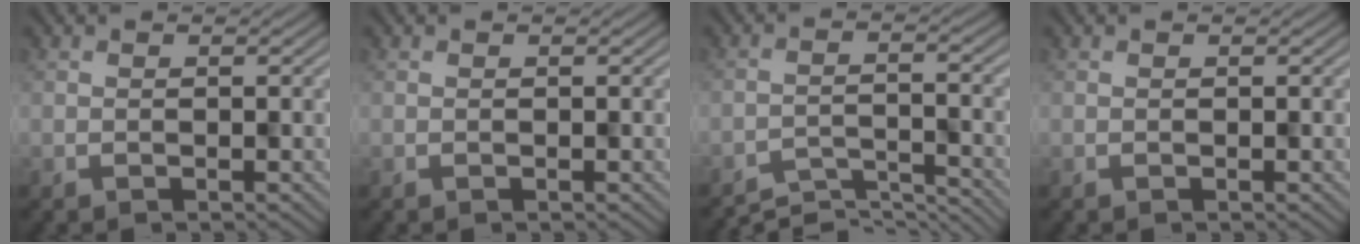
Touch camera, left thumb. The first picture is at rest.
{"total": 0.0}
{"total": 7.0, "force": [-6.7, 1.0, 1.8], "torque": [-0.029, 0.002, -0.101]}
{"total": 0.0}